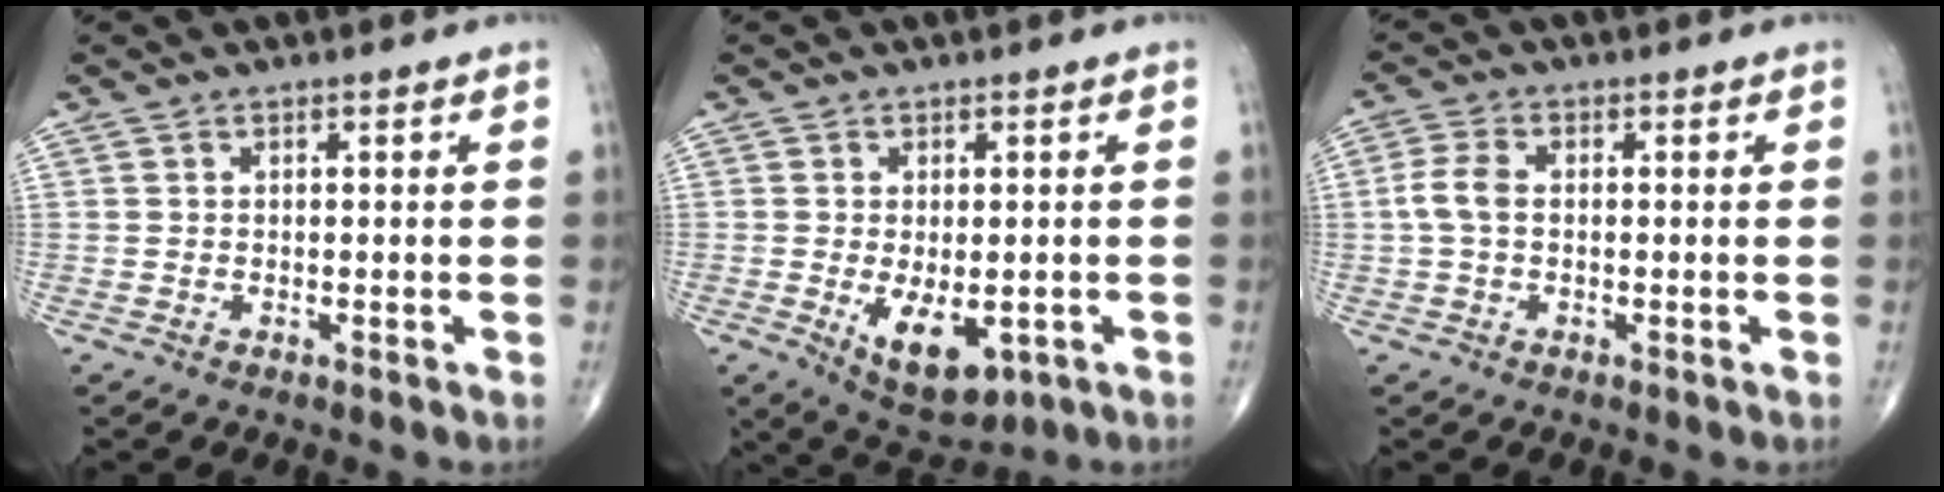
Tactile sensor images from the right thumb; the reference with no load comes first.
{"total": 8.8, "force": [-2.2, 4.7, 7.1], "torque": [-0.094, -0.011, -0.019]}
{"total": 4.1, "force": [-0.1, 2.5, 3.3], "torque": [-0.079, 0.010, -0.008]}